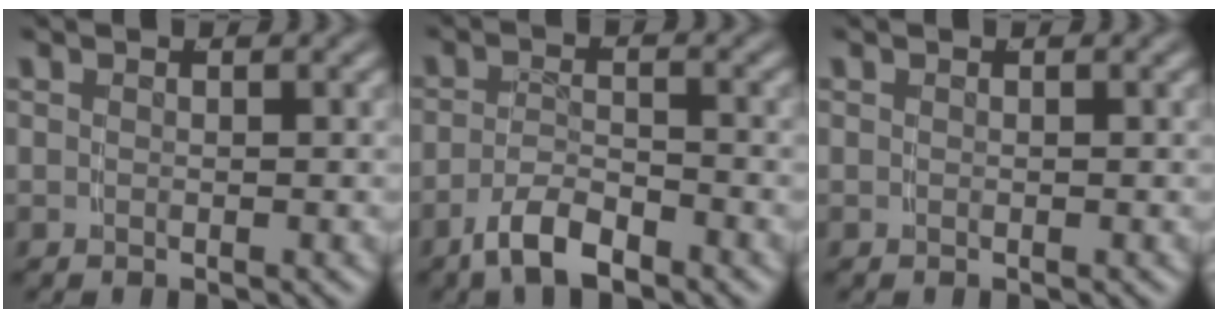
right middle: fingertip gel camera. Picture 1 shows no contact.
{"total": 3.5, "force": [-2.7, 1.0, 2.0], "torque": [-0.037, -0.004, -0.046]}
{"total": 0.0}